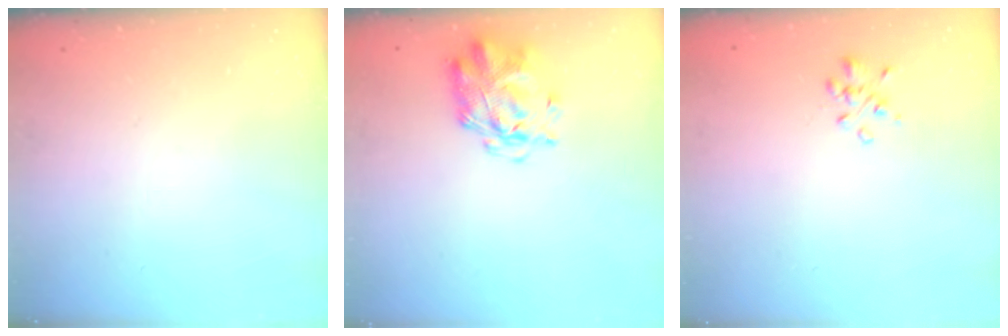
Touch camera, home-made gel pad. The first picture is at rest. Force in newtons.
{"total": 2.9, "press": 2.8, "slide": 0.8}
{"total": 1.4, "press": 1.3, "slide": 0.6}